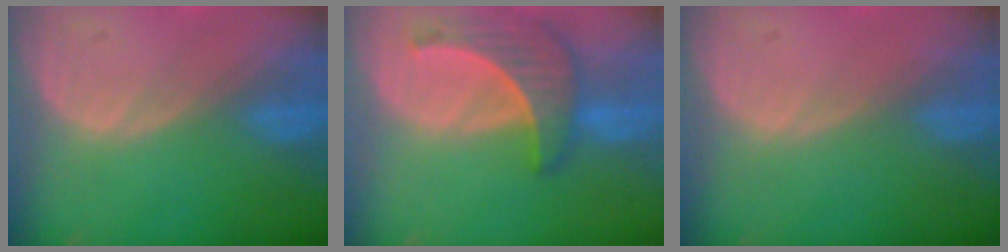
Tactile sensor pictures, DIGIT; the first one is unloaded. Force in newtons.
{"total": 6.4, "press": 6.4, "slide": 0.3}
{"total": 0.0}